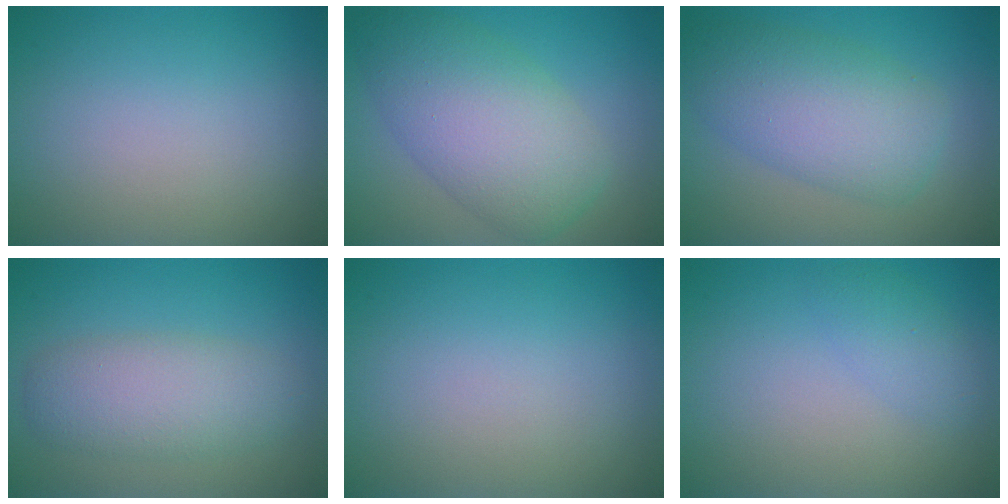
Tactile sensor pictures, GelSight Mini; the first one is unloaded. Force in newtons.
{"total": 7.8, "press": 7.7, "slide": 0.3}
{"total": 6.7, "press": 6.7, "slide": 0.2}
{"total": 4.5, "press": 4.5, "slide": 0.4}
{"total": 0.0}
{"total": 1.7, "press": 1.7, "slide": 0.0}